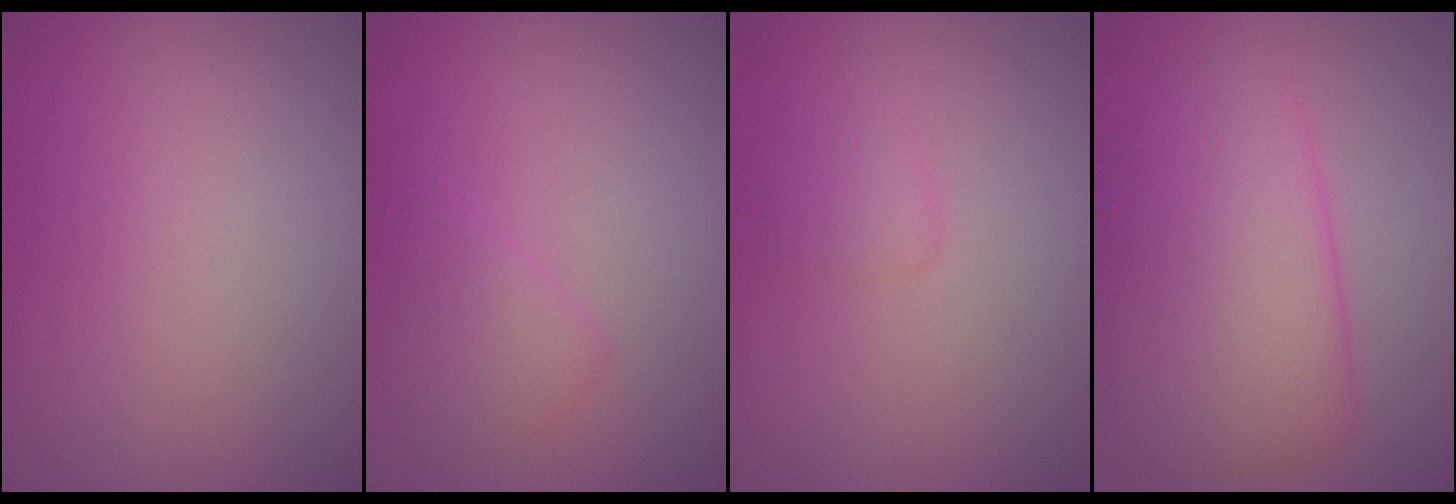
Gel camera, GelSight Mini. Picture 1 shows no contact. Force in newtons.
{"total": 1.6, "press": 1.6, "slide": 0.0}
{"total": 0.9, "press": 0.9, "slide": 0.2}
{"total": 6.6, "press": 6.6, "slide": 0.2}